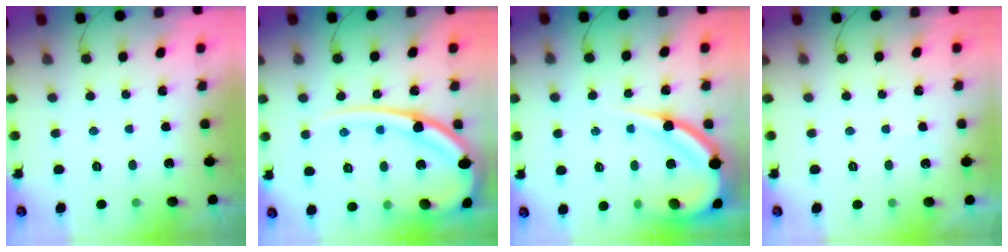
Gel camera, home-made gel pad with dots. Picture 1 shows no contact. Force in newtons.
{"total": 19.4, "press": 19.3, "slide": 2.0}
{"total": 16.1, "press": 16.0, "slide": 1.5}
{"total": 3.1, "press": 3.0, "slide": 0.5}